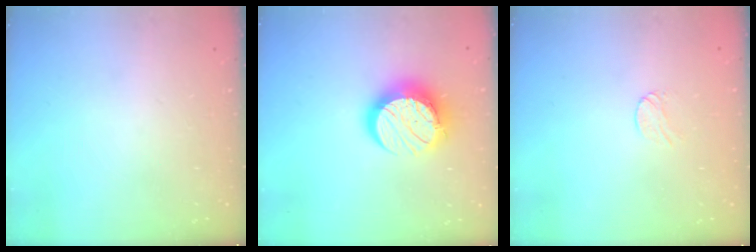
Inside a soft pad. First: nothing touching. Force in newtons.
{"total": 14.5, "press": 14.5, "slide": 1.1}
{"total": 3.6, "press": 3.6, "slide": 0.3}